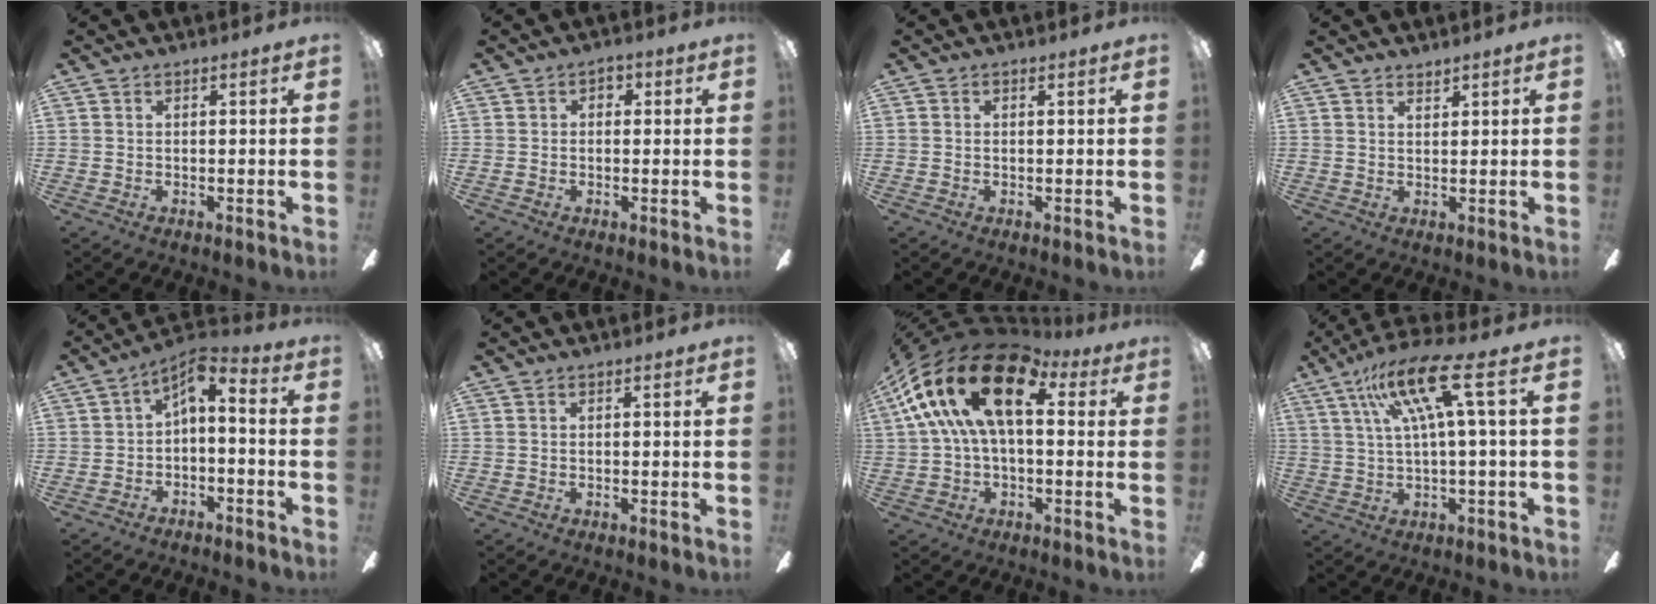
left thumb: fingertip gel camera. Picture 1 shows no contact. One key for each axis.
{"total": 2.0, "fx": -0.1, "fy": 1.8, "fz": 0.8, "tx": 0.001, "ty": 0.000, "tz": -0.006}
{"total": 0.0}
{"total": 1.7, "fx": 1.6, "fy": 0.3, "fz": 0.1, "tx": -0.003, "ty": -0.004, "tz": 0.031}
{"total": 4.5, "fx": 0.0, "fy": 2.6, "fz": 3.6, "tx": -0.061, "ty": -0.001, "tz": 0.000}
{"total": 0.0}
{"total": 21.3, "fx": 7.2, "fy": 10.9, "fz": 16.8, "tx": -0.330, "ty": -0.013, "tz": 0.125}
{"total": 15.8, "fx": 6.1, "fy": 3.2, "fz": 14.2, "tx": -0.267, "ty": -0.017, "tz": 0.090}